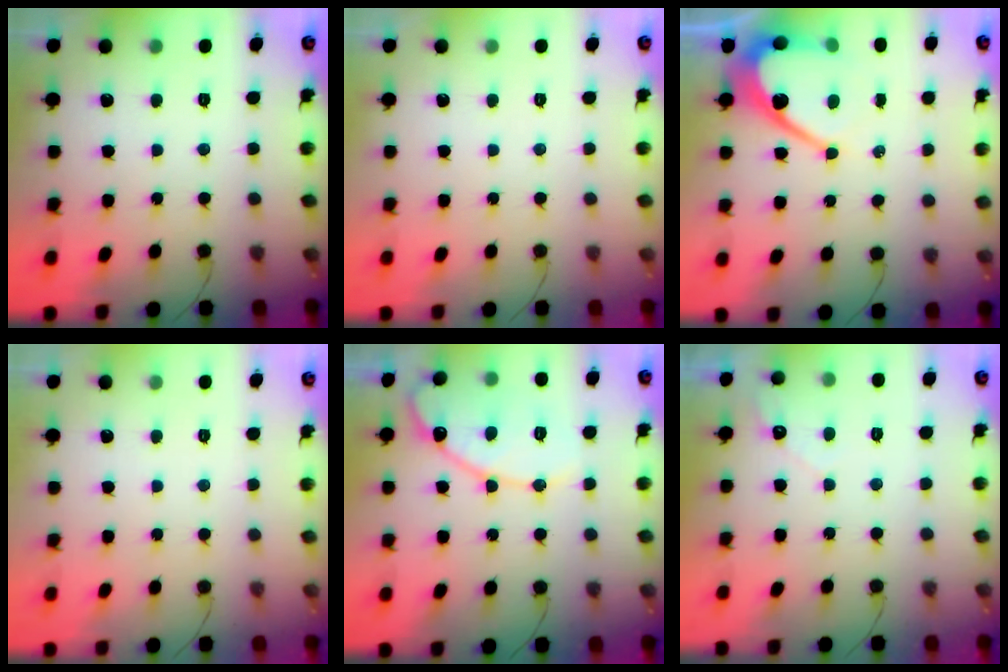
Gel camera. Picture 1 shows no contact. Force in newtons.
{"total": 0.0}
{"total": 11.6, "press": 11.6, "slide": 0.9}
{"total": 0.0}
{"total": 13.9, "press": 13.9, "slide": 0.9}
{"total": 2.9, "press": 2.9, "slide": 0.1}